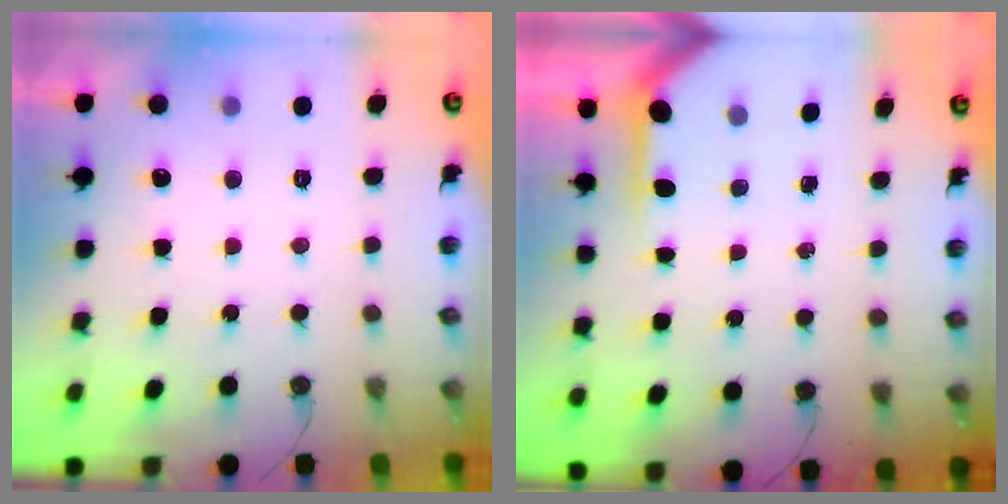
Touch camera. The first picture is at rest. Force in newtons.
{"total": 4.8, "press": 4.8, "slide": 0.4}